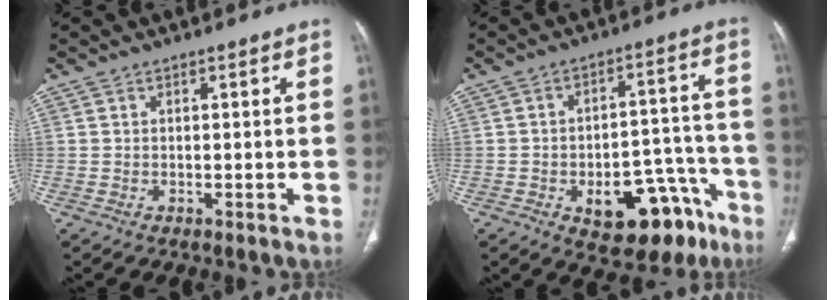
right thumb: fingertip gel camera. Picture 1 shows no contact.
{"total": 17.5, "force": [-9.0, 9.2, 11.8], "torque": [-0.106, 0.077, -0.110]}